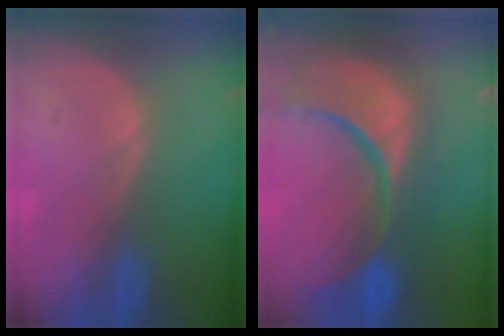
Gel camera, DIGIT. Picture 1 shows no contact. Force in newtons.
{"total": 15.5, "press": 12.2, "slide": 9.6}